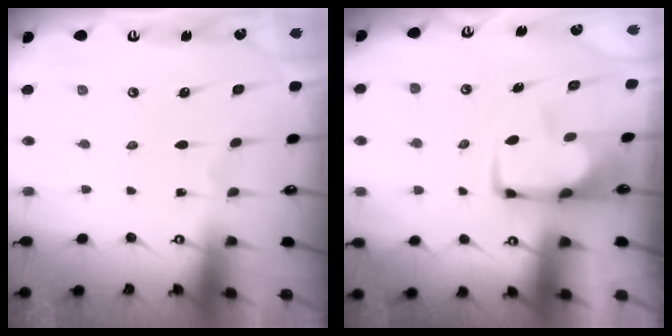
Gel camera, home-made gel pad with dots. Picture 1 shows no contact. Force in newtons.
{"total": 0.8, "press": 0.5, "slide": 0.6}